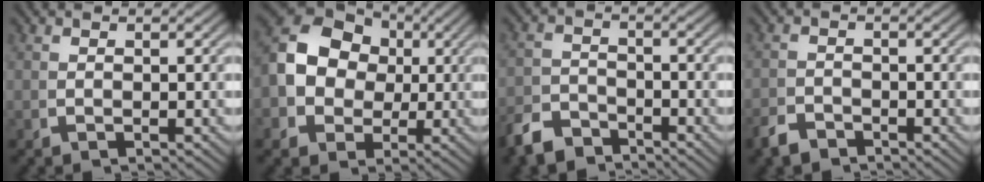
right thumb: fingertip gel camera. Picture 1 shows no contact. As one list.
[{"total": 10.1, "force": [1.4, 8.3, 5.5], "torque": [-0.154, -0.031, 0.038]}, {"total": 4.2, "force": [-3.8, 1.5, 0.6], "torque": [0.004, -0.011, -0.068]}, {"total": 2.2, "force": [-2.1, 0.6, 0.1], "torque": [0.005, -0.006, -0.037]}]